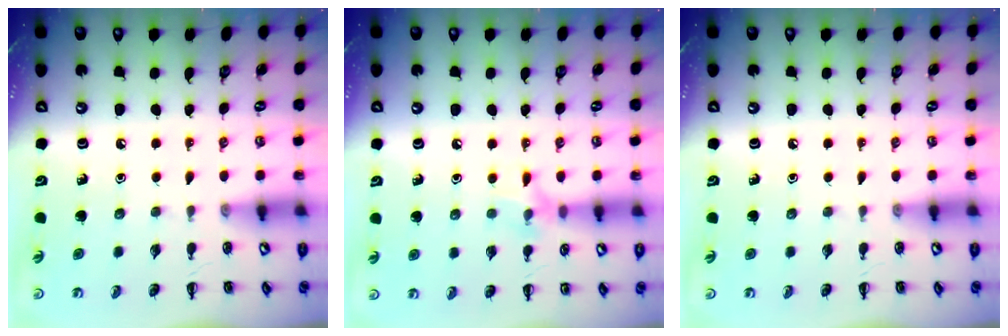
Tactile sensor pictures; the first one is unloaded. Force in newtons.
{"total": 7.1, "press": 6.9, "slide": 1.8}
{"total": 0.0}